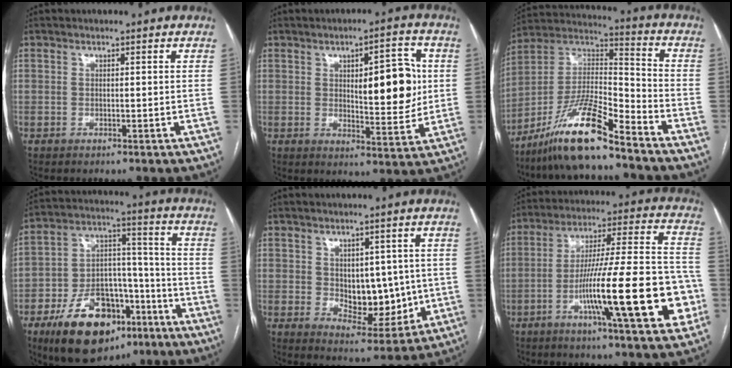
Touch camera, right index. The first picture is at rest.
{"total": 10.7, "force": [1.7, 3.4, 10.0], "torque": [-0.132, 0.006, 0.029]}
{"total": 14.8, "force": [-10.8, 1.2, 10.0], "torque": [-0.198, 0.004, -0.195]}
{"total": 19.7, "force": [-11.5, 10.3, 12.2], "torque": [-0.210, 0.028, -0.180]}
{"total": 8.0, "force": [0.1, 4.4, 6.6], "torque": [-0.085, -0.003, 0.019]}
{"total": 22.5, "force": [-7.3, 2.0, 21.1], "torque": [-0.300, 0.003, -0.112]}